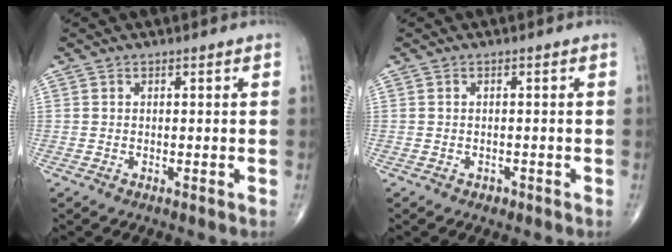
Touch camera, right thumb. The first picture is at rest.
{"total": 1.1, "force": [-0.7, 0.8, 0.3], "torque": [-0.003, 0.002, -0.010]}